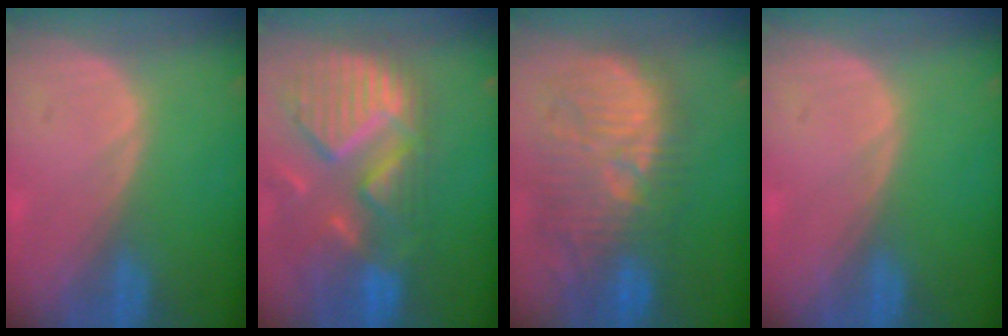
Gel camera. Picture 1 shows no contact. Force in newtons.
{"total": 13.0, "press": 11.0, "slide": 7.0}
{"total": 12.0, "press": 11.5, "slide": 3.4}
{"total": 0.0}